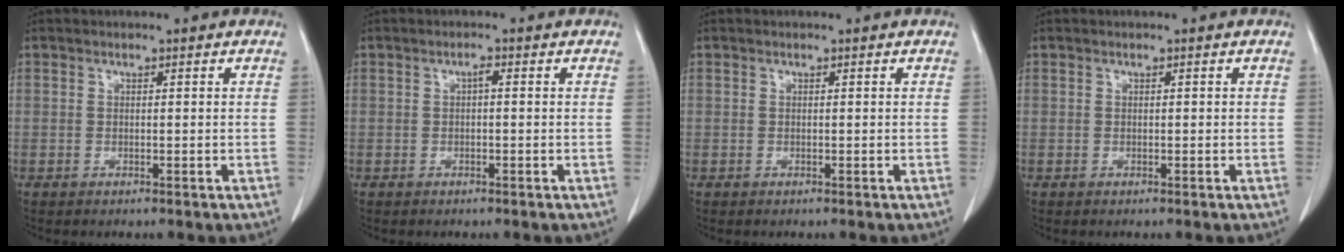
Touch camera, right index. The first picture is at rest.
{"total": 0.9, "force": [0.0, 0.3, 0.9], "torque": [-0.015, 0.003, 0.000]}
{"total": 0.0}
{"total": 0.0}